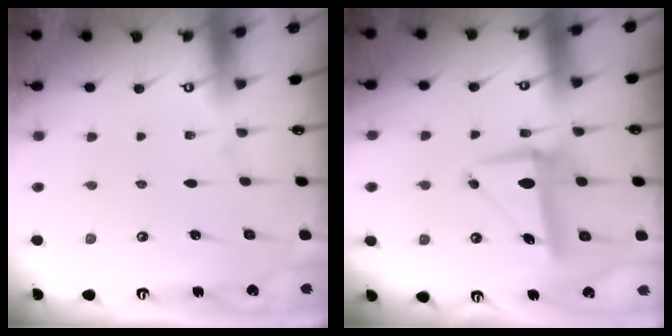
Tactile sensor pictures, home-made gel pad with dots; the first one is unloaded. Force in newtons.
{"total": 8.7, "press": 8.6, "slide": 1.6}